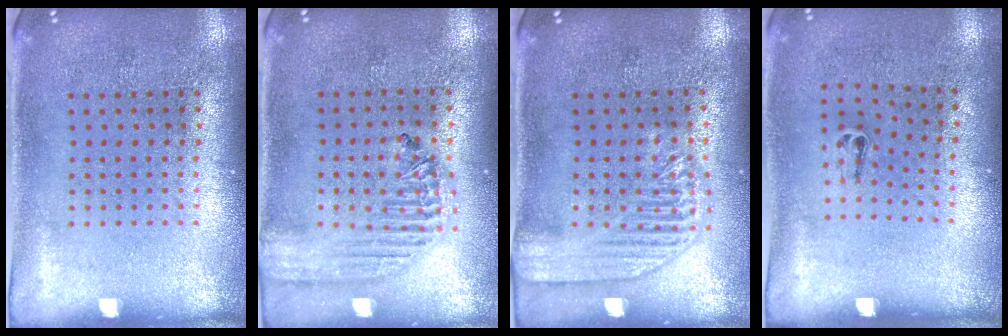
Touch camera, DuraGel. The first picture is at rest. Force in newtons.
{"total": 1.8, "press": 1.7, "slide": 0.6}
{"total": 2.0, "press": 1.8, "slide": 0.7}
{"total": 0.5, "press": 0.3, "slide": 0.4}